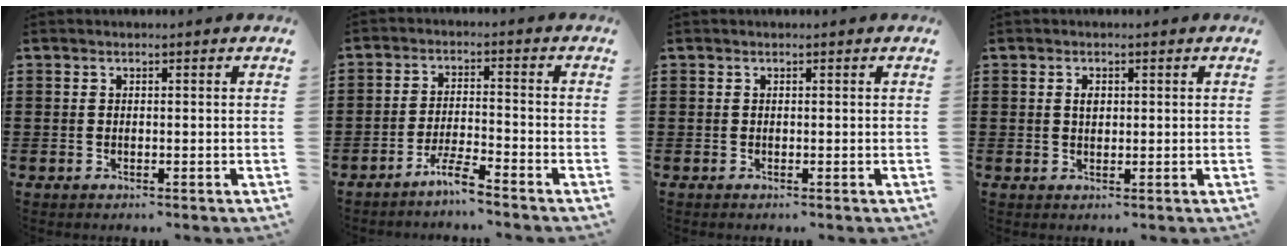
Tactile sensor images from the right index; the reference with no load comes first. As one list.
[{"total": 4.4, "force": [-3.9, 0.0, 2.1], "torque": [-0.052, -0.001, -0.078]}, {"total": 0.0}, {"total": 1.4, "force": [0.3, 0.8, 1.1], "torque": [-0.024, 0.006, 0.005]}]